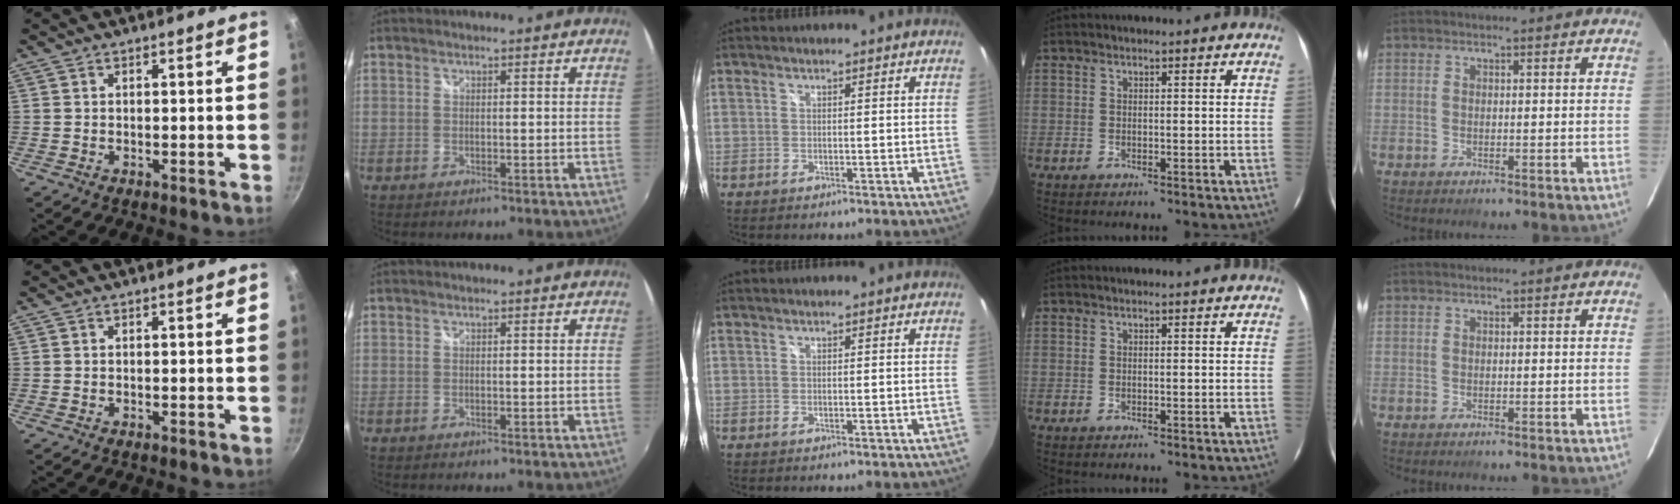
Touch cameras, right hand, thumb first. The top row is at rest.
{}